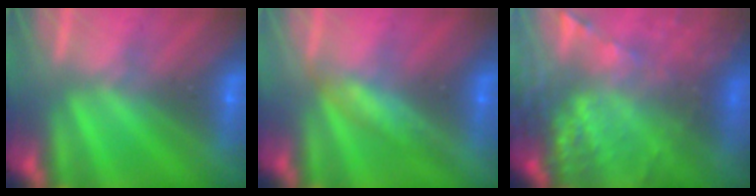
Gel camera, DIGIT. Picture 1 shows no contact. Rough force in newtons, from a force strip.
{"total": 4.6}
{"total": 9.2}